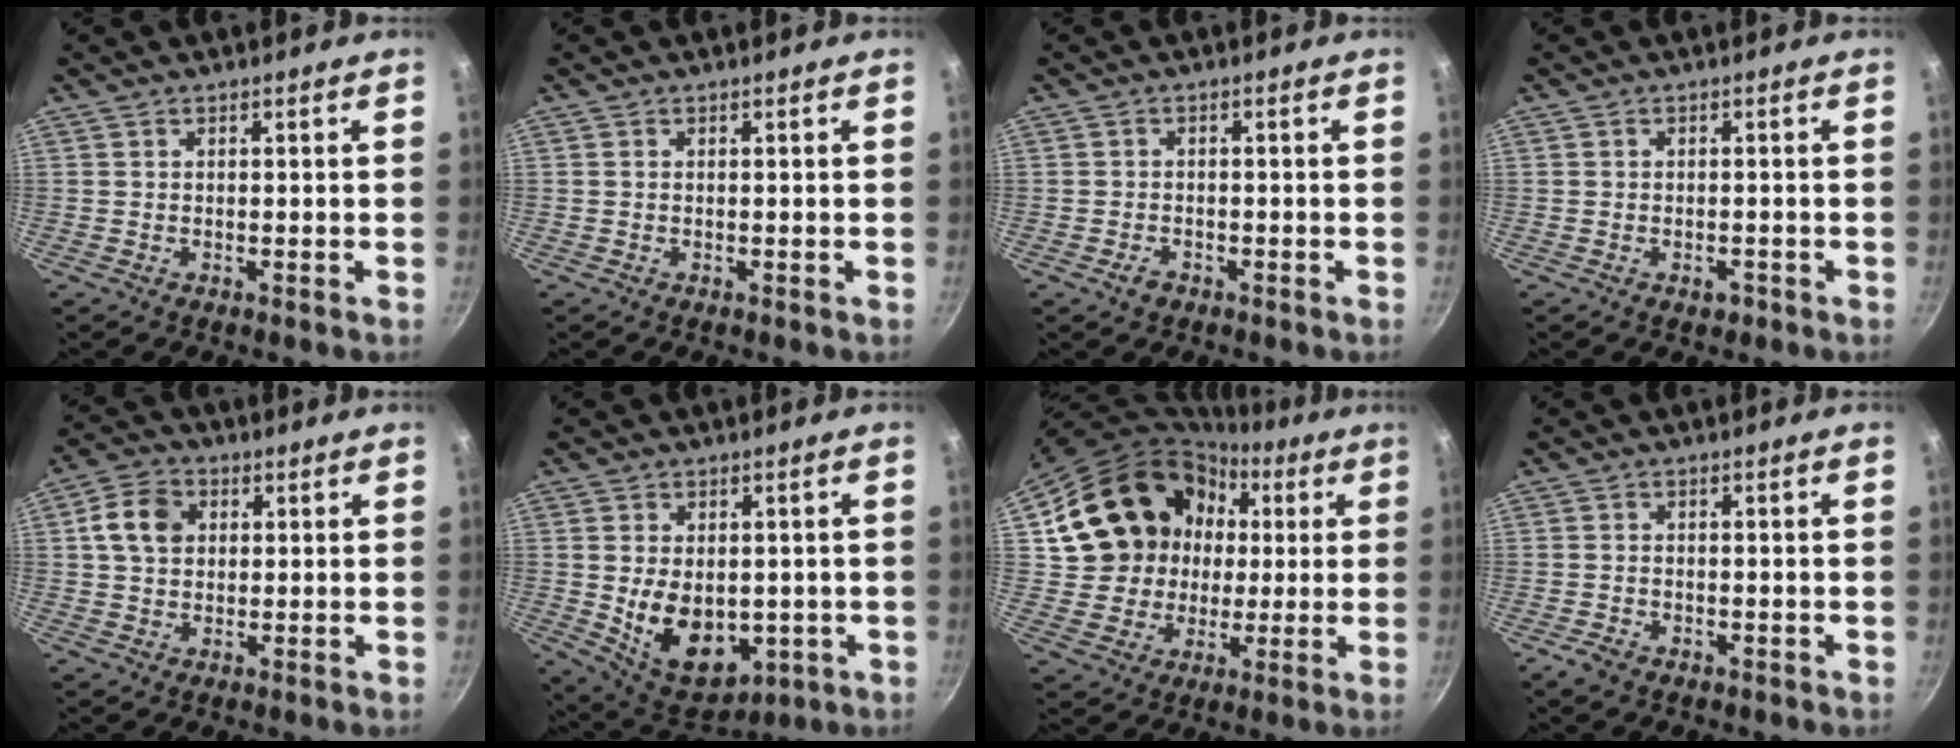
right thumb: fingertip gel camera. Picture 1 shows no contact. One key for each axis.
{"total": 0.0}
{"total": 1.8, "fx": -1.0, "fy": 1.3, "fz": 0.8, "tx": -0.010, "ty": 0.006, "tz": -0.016}
{"total": 1.9, "fx": -1.0, "fy": 1.2, "fz": 1.0, "tx": -0.009, "ty": 0.009, "tz": -0.012}
{"total": 7.8, "fx": 1.6, "fy": 6.1, "fz": 4.6, "tx": -0.070, "ty": 0.011, "tz": 0.020}
{"total": 14.2, "fx": -1.5, "fy": 9.5, "fz": 10.4, "tx": -0.134, "ty": -0.017, "tz": 0.002}
{"total": 19.6, "fx": 4.0, "fy": 17.2, "fz": 8.6, "tx": -0.139, "ty": 0.034, "tz": 0.084}
{"total": 3.4, "fx": -1.8, "fy": 2.2, "fz": 1.9, "tx": -0.034, "ty": 0.009, "tz": -0.029}